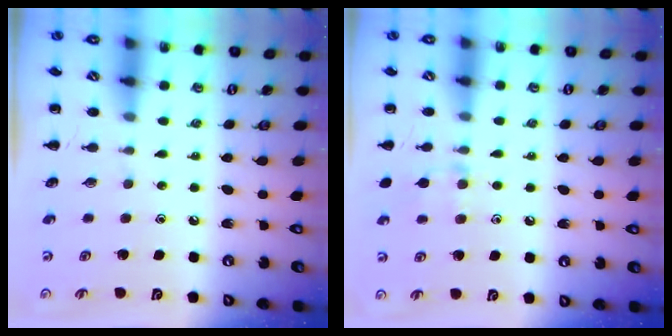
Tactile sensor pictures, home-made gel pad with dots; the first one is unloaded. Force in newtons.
{"total": 6.9, "press": 6.5, "slide": 2.3}